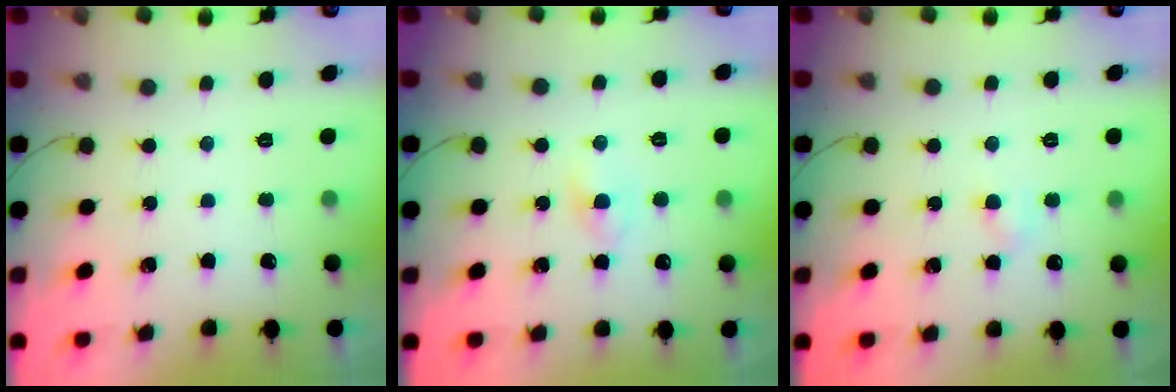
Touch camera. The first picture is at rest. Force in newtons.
{"total": 2.3, "press": 2.1, "slide": 0.9}
{"total": 3.0, "press": 2.8, "slide": 1.0}